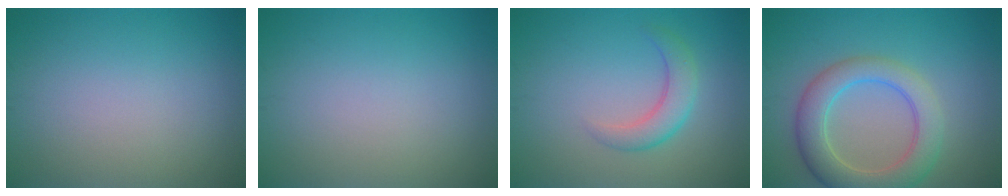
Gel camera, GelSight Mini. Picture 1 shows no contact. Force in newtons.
{"total": 0.0}
{"total": 3.0, "press": 3.0, "slide": 0.2}
{"total": 6.0, "press": 6.0, "slide": 0.3}